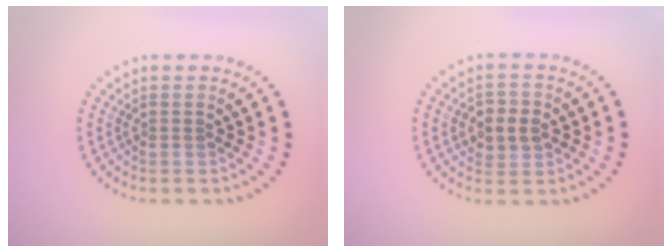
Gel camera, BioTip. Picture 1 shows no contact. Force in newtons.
{"total": 2.9, "press": 2.9, "slide": 0.4}